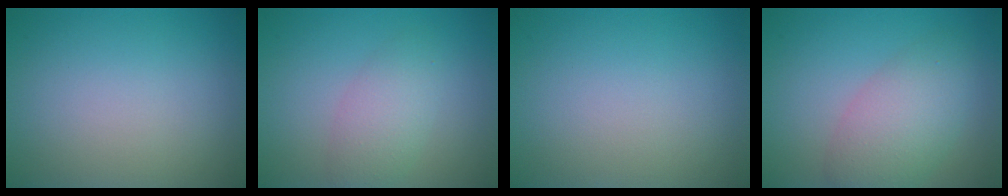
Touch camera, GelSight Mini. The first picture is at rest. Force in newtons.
{"total": 2.9, "press": 2.9, "slide": 0.1}
{"total": 0.0}
{"total": 5.2, "press": 5.2, "slide": 0.3}